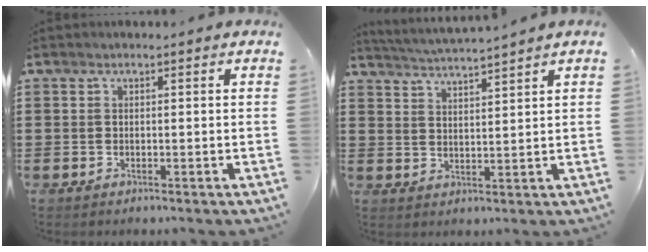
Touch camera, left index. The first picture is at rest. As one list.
[{"total": 3.4, "force": [3.2, -1.1, 0.2], "torque": [-0.017, -0.020, 0.055]}]